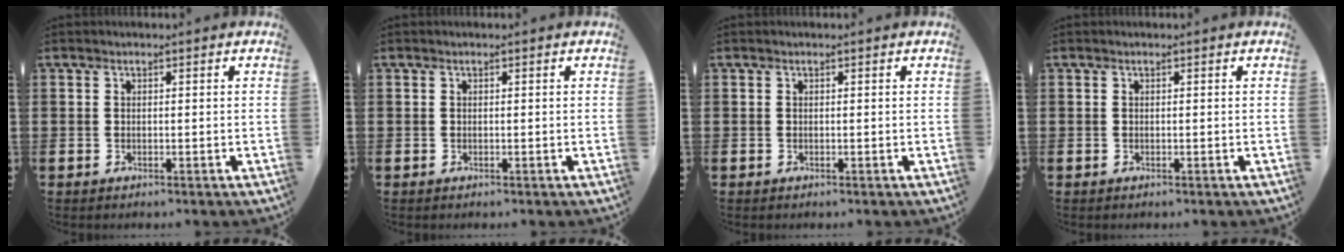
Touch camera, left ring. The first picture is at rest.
{"total": 0.0}
{"total": 0.0}
{"total": 0.0}